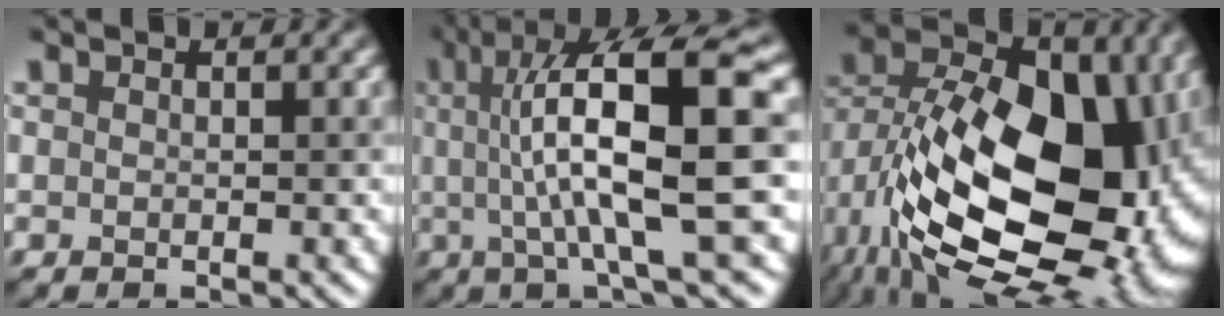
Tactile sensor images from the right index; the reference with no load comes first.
{"total": 12.9, "force": [1.6, 3.0, 12.4], "torque": [-0.175, 0.022, 0.027]}
{"total": 19.7, "force": [-2.3, 12.8, 14.8], "torque": [-0.257, -0.015, -0.019]}